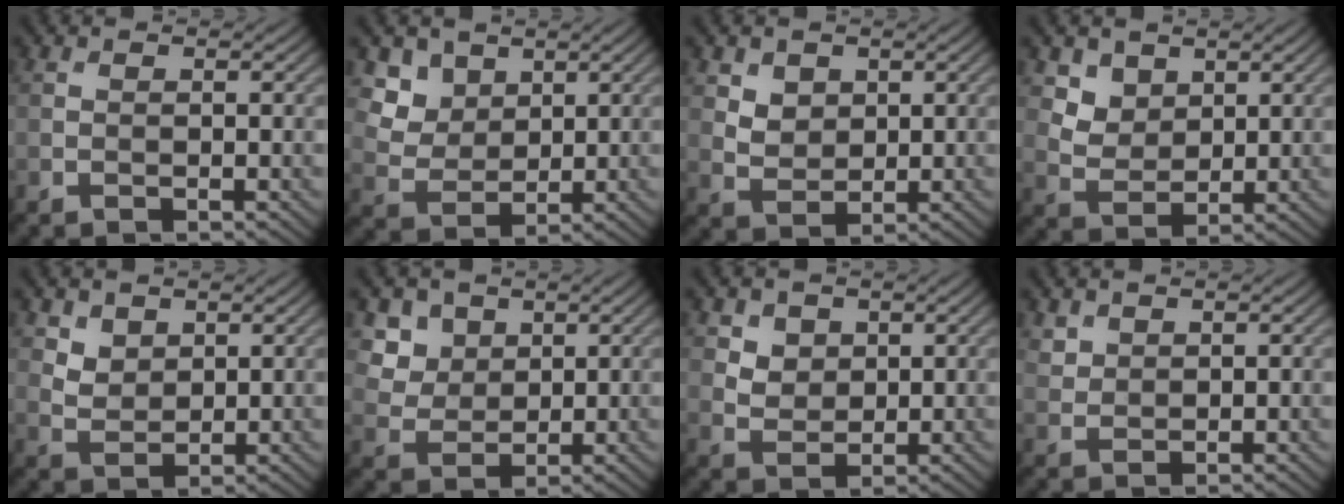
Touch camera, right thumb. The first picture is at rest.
{"total": 5.1, "force": [3.1, 3.7, 1.9], "torque": [-0.061, -0.022, 0.073]}
{"total": 3.3, "force": [1.8, 2.5, 1.4], "torque": [-0.044, -0.012, 0.036]}
{"total": 4.1, "force": [2.6, 2.8, 1.4], "torque": [-0.048, -0.020, 0.058]}
{"total": 3.1, "force": [2.0, 2.0, 1.1], "torque": [-0.031, -0.009, 0.039]}
{"total": 5.0, "force": [2.7, 3.7, 1.8], "torque": [-0.057, -0.019, 0.063]}
{"total": 3.5, "force": [1.9, 2.7, 1.3], "torque": [-0.042, -0.017, 0.044]}
{"total": 1.8, "force": [1.4, 1.1, 0.5], "torque": [-0.015, -0.001, 0.033]}